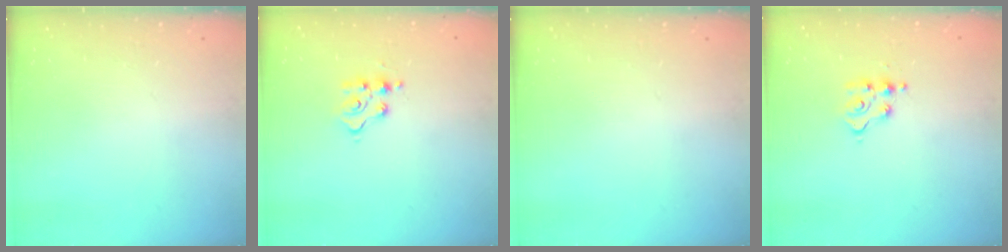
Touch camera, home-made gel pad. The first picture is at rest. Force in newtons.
{"total": 5.1, "press": 5.1, "slide": 0.4}
{"total": 0.0}
{"total": 5.1, "press": 5.0, "slide": 0.5}